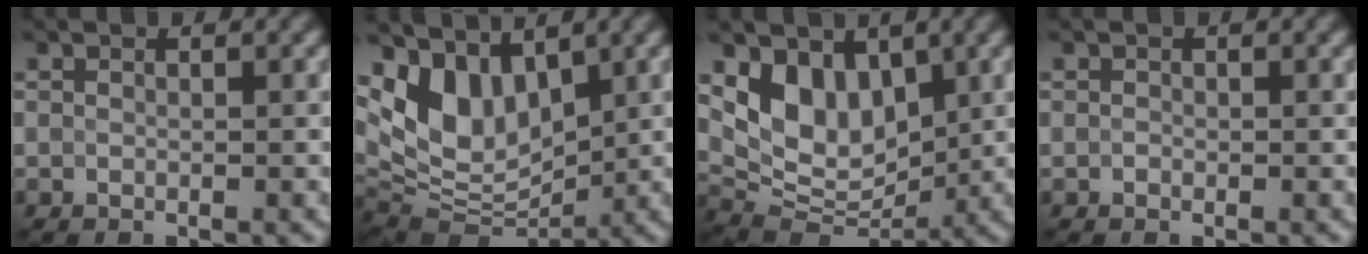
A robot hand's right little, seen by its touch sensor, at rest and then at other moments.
{"total": 6.6, "force": [3.1, 3.9, 4.3], "torque": [-0.091, -0.006, 0.056]}
{"total": 6.3, "force": [2.5, 4.2, 4.0], "torque": [-0.070, -0.013, 0.041]}
{"total": 0.0}